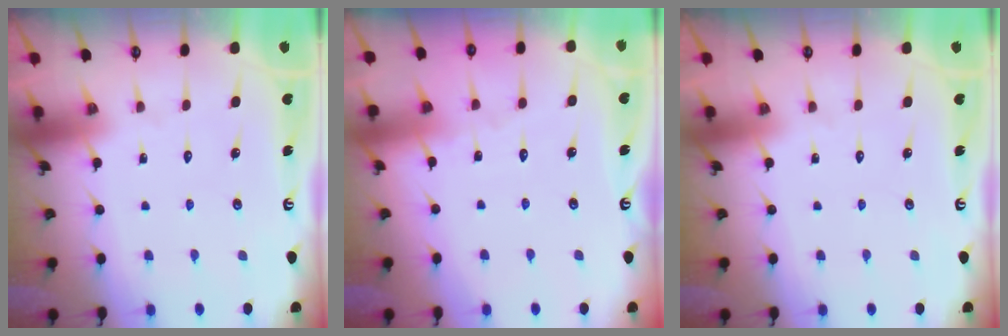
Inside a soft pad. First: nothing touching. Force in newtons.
{"total": 2.1, "press": 2.1, "slide": 0.3}
{"total": 0.0}